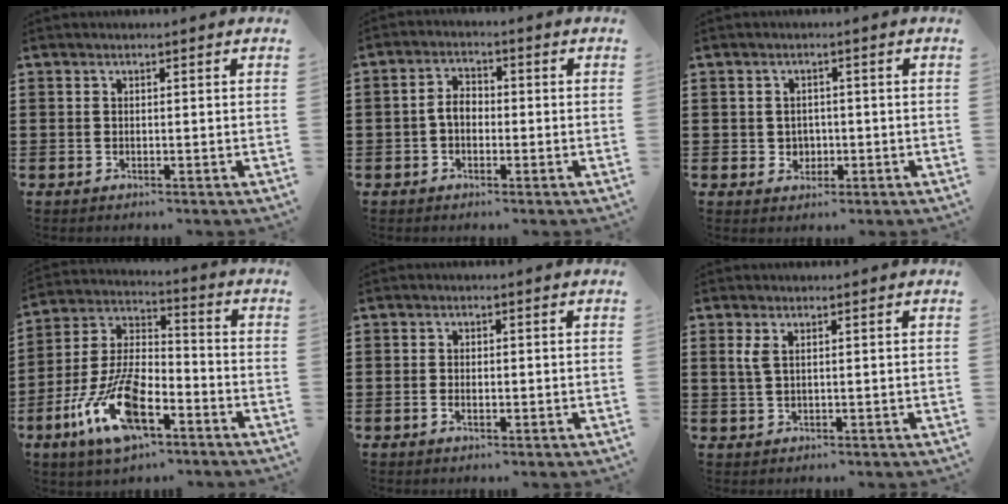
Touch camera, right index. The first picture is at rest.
{"total": 3.4, "force": [-0.8, 2.1, 2.5], "torque": [-0.064, 0.000, -0.020]}
{"total": 2.0, "force": [-0.2, 2.0, 0.4], "torque": [-0.015, 0.010, -0.008]}
{"total": 14.0, "force": [-7.1, 6.2, 10.3], "torque": [-0.223, 0.011, -0.134]}
{"total": 1.3, "force": [-0.5, 0.6, 1.0], "torque": [-0.019, 0.002, -0.009]}
{"total": 1.8, "force": [0.7, 0.5, 1.6], "torque": [-0.032, 0.003, 0.011]}